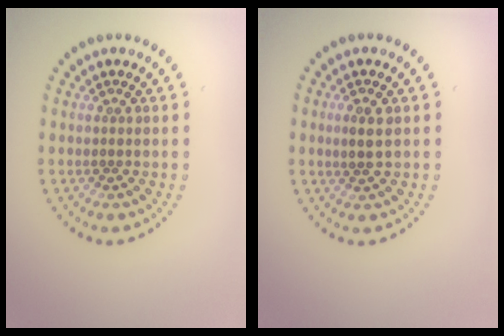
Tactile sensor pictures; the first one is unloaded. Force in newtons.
{"total": 1.9, "press": 1.8, "slide": 0.5}